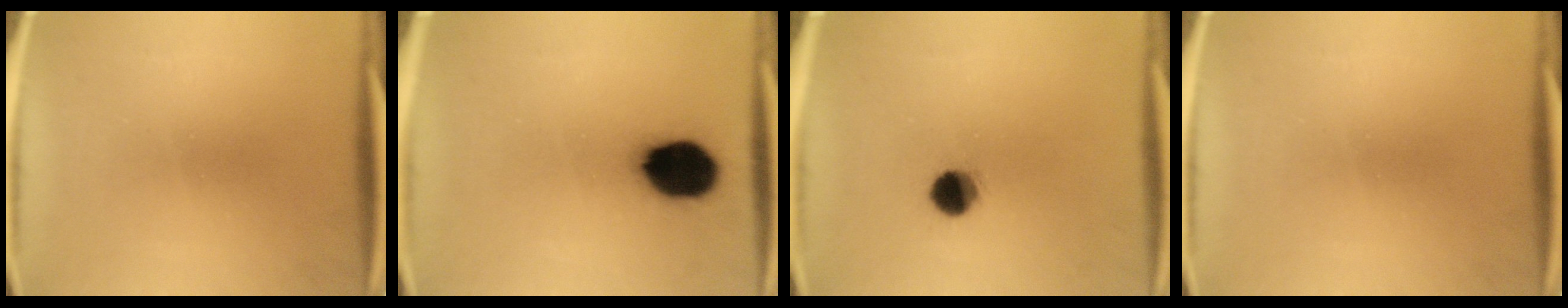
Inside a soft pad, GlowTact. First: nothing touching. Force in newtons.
{"total": 13.9}
{"total": 6.5}
{"total": 0.0}